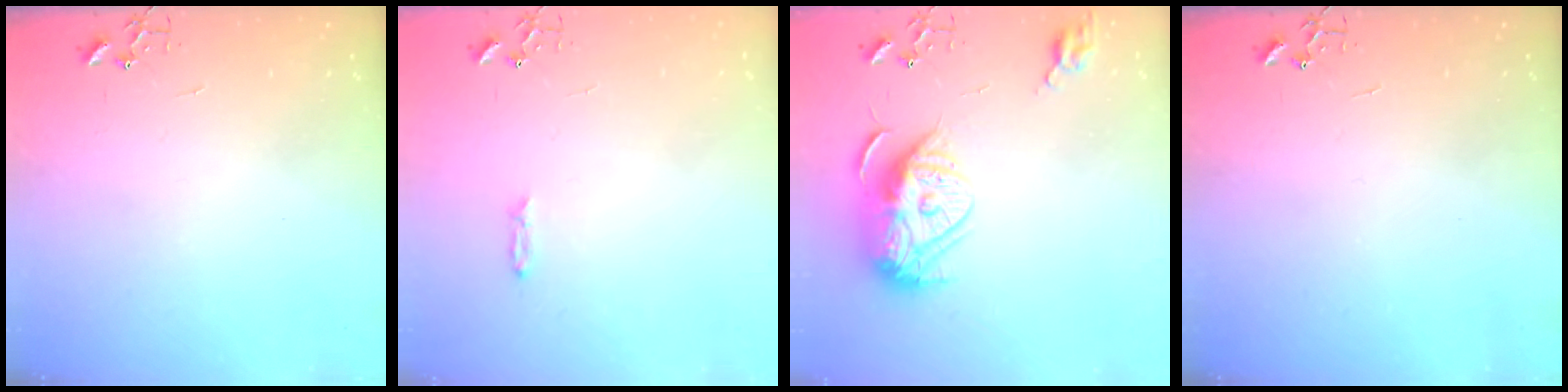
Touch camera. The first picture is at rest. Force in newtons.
{"total": 3.7, "press": 3.6, "slide": 0.4}
{"total": 15.7, "press": 15.6, "slide": 1.9}
{"total": 0.0}